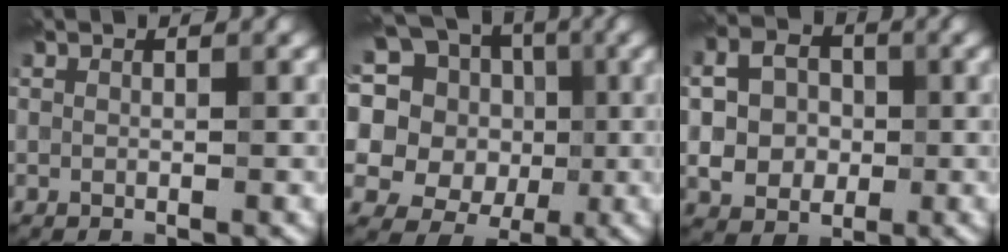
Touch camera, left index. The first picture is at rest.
{"total": 17.8, "force": [6.4, 15.2, 6.7], "torque": [-0.180, 0.033, 0.093]}
{"total": 6.2, "force": [0.0, 5.3, 3.2], "torque": [-0.067, 0.009, -0.011]}